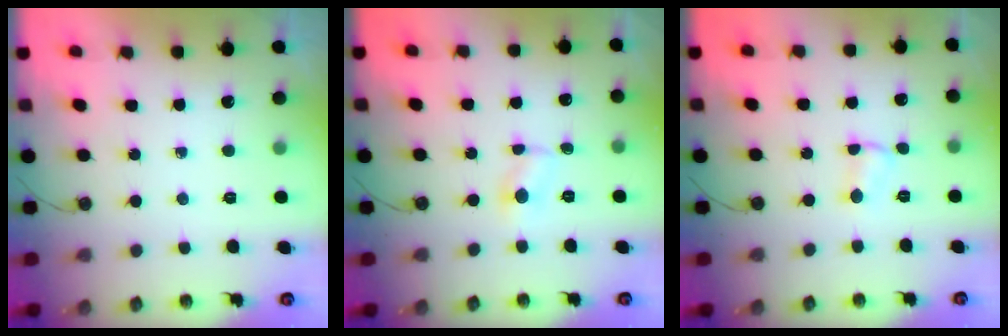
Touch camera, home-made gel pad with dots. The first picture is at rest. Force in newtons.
{"total": 2.3, "press": 2.3, "slide": 0.2}
{"total": 2.9, "press": 2.9, "slide": 0.5}